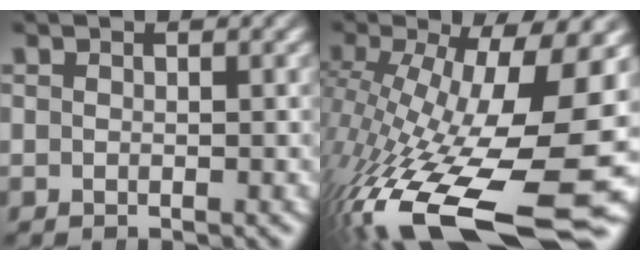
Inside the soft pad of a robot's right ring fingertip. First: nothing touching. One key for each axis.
{"total": 15.7, "fx": -6.3, "fy": 6.1, "fz": 13.0, "tx": -0.223, "ty": -0.056, "tz": -0.060}